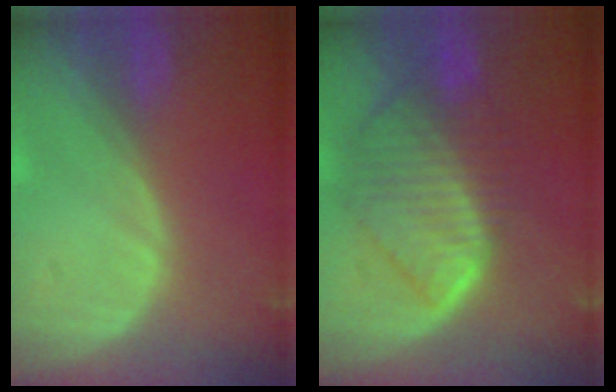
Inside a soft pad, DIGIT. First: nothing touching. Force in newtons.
{"total": 9.7, "press": 8.5, "slide": 4.7}